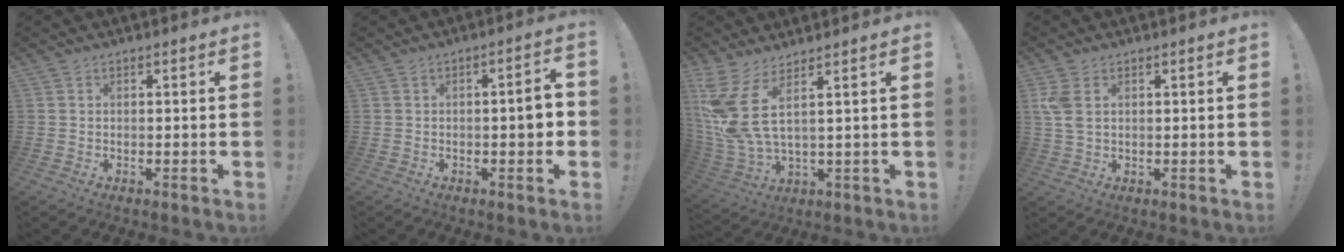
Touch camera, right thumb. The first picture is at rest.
{"total": 4.8, "force": [-1.1, 1.1, 4.6], "torque": [-0.065, 0.006, -0.020]}
{"total": 11.5, "force": [4.5, 3.5, 10.0], "torque": [-0.210, -0.033, 0.073]}
{"total": 4.9, "force": [1.5, 2.9, 3.7], "torque": [-0.071, -0.003, 0.030]}